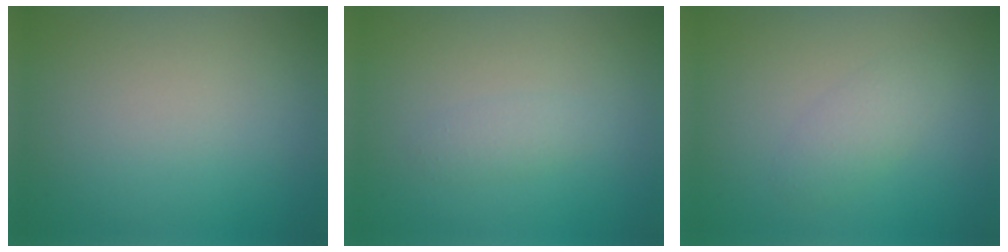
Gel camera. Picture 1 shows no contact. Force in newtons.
{"total": 1.2, "press": 1.2, "slide": 0.1}
{"total": 1.9, "press": 1.9, "slide": 0.2}